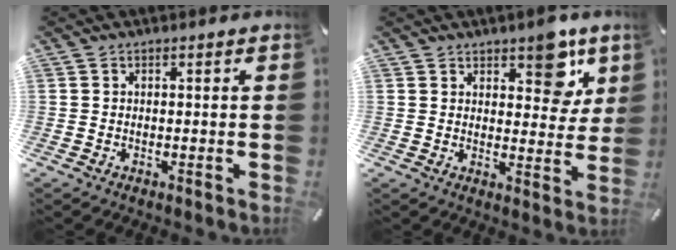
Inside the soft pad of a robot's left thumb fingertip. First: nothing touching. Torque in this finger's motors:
{"motor_torque": [1.18, 0.94, 0.85, -0.55, 0.20]}